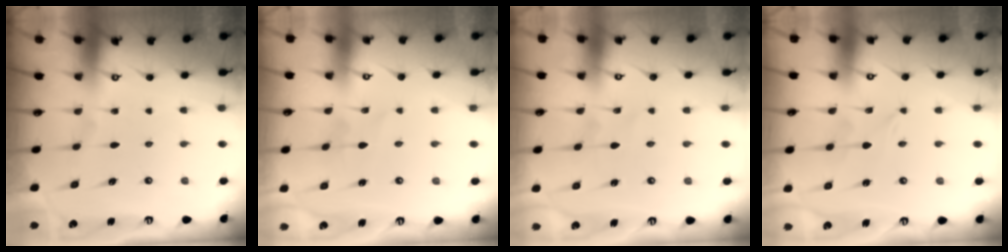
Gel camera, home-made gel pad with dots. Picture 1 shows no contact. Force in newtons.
{"total": 2.7, "press": 2.7, "slide": 0.3}
{"total": 1.1, "press": 1.1, "slide": 0.1}
{"total": 0.0}